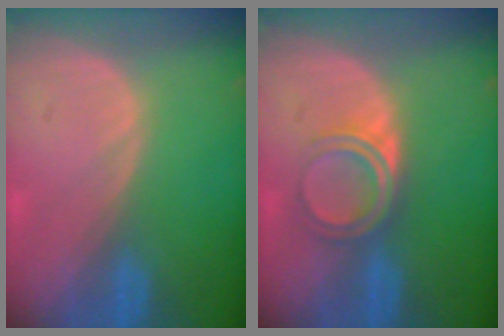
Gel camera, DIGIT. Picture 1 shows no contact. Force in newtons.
{"total": 4.9, "press": 4.2, "slide": 2.5}